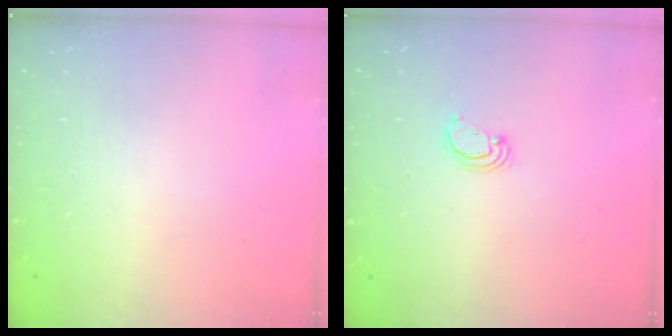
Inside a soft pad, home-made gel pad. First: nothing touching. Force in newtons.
{"total": 2.6, "press": 2.6, "slide": 0.2}